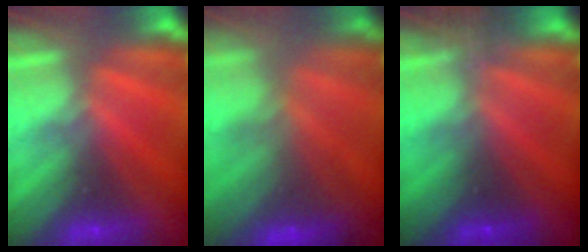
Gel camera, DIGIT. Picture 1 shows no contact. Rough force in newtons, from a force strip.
{"total": 11.1}
{"total": 1.7}